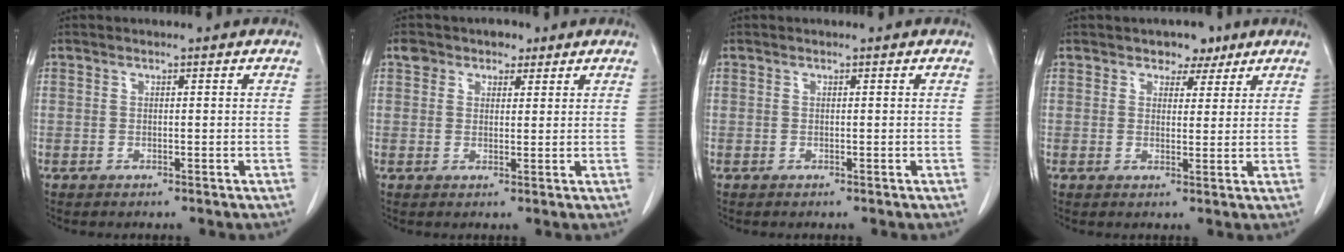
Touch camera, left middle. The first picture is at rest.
{"total": 3.5, "force": [2.1, 2.5, 1.2], "torque": [-0.019, 0.009, 0.034]}
{"total": 0.0}
{"total": 3.7, "force": [2.6, 2.4, 1.1], "torque": [-0.013, 0.001, 0.039]}